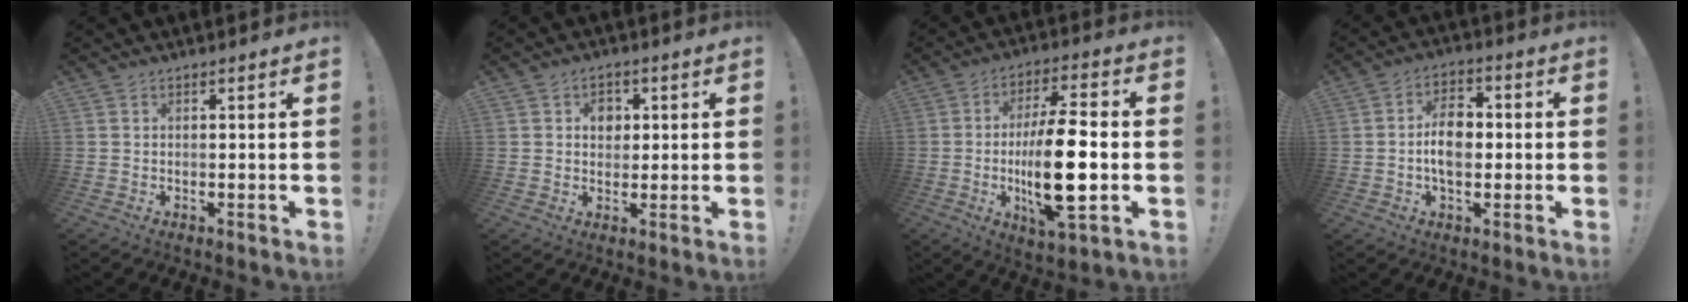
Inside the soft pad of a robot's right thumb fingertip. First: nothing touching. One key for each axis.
{"total": 4.7, "fx": 1.1, "fy": 4.0, "fz": 2.2, "tx": -0.022, "ty": -0.001, "tz": 0.015}
{"total": 18.7, "fx": -2.1, "fy": 5.7, "fz": 17.7, "tx": -0.318, "ty": 0.000, "tz": -0.037}
{"total": 9.3, "fx": -0.4, "fy": 6.4, "fz": 6.7, "tx": -0.118, "ty": 0.009, "tz": -0.011}